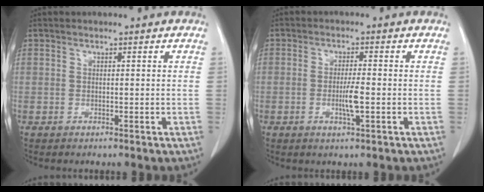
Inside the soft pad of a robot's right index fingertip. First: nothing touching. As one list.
[{"total": 3.6, "force": [-0.8, 0.2, 3.5], "torque": [-0.070, -0.005, -0.015]}]